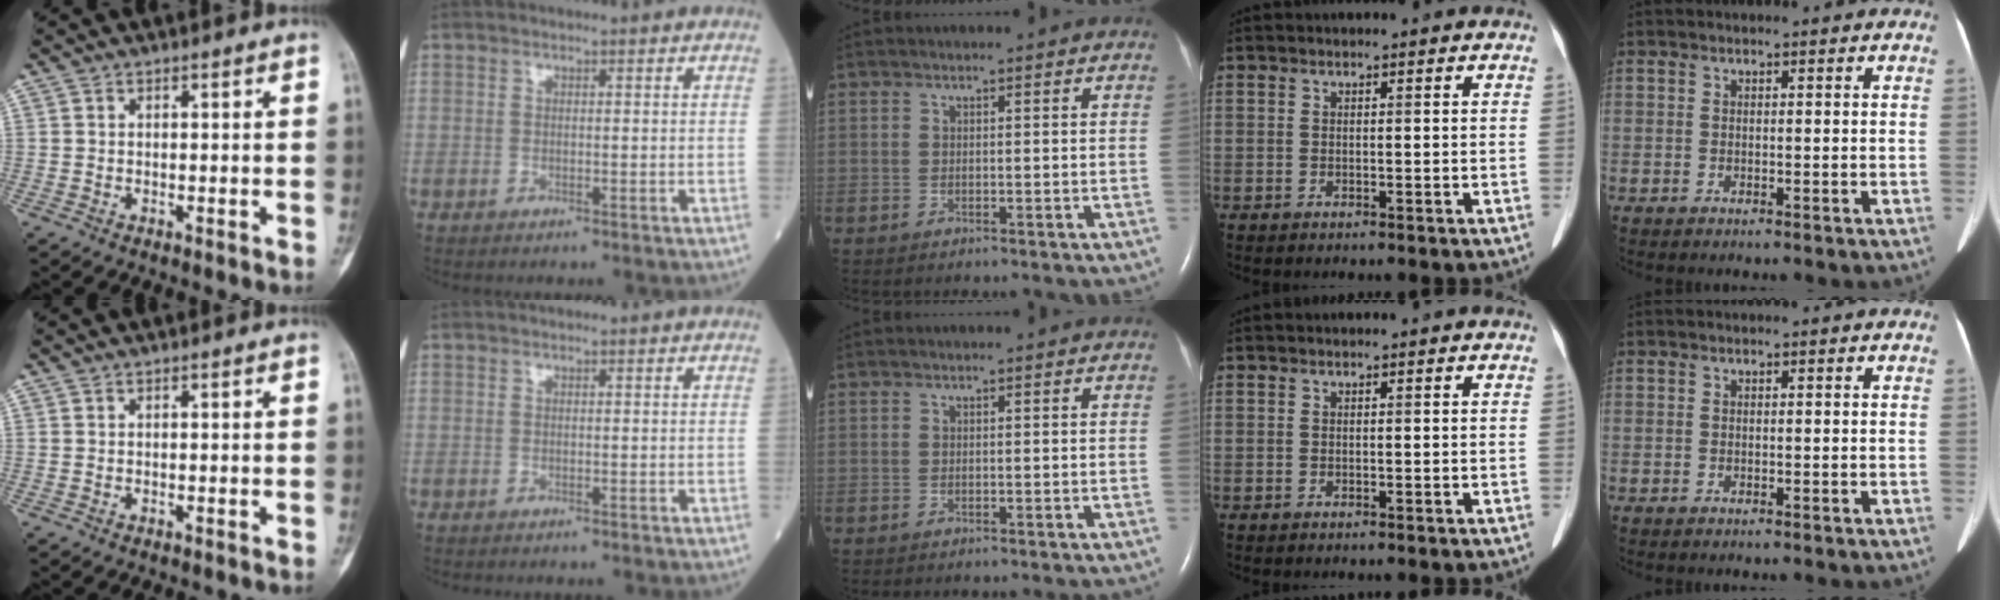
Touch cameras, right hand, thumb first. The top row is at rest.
{}